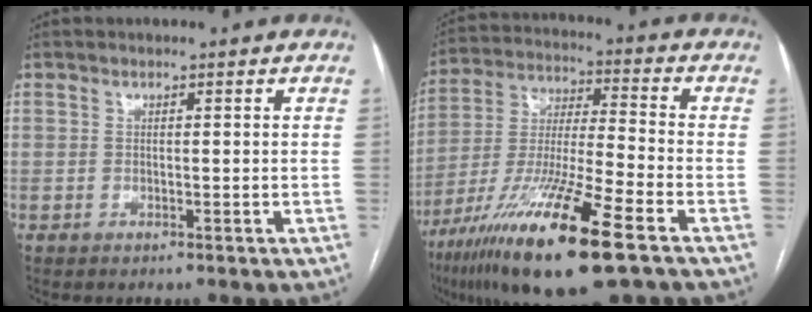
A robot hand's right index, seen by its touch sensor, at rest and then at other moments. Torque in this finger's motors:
{"motor_torque": [1.14, -1.00, 1.05, 0.21]}